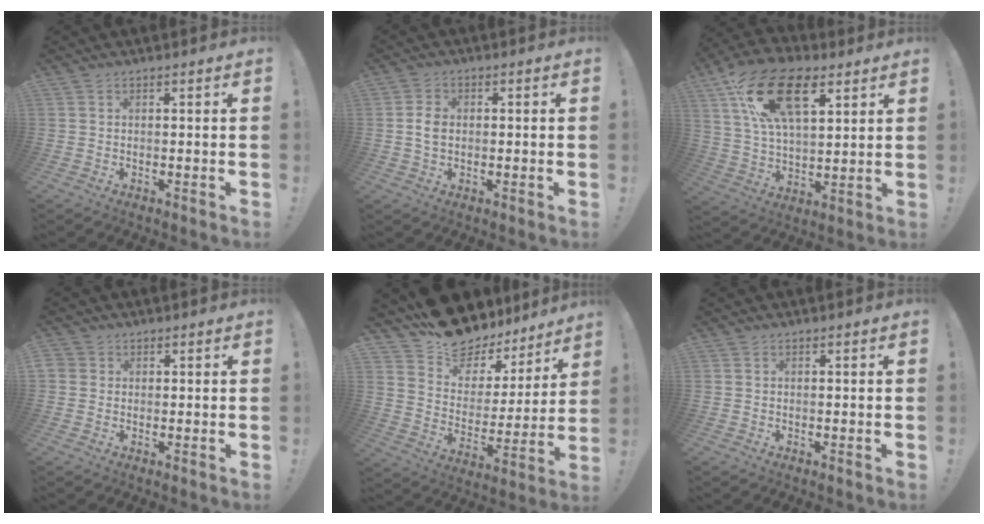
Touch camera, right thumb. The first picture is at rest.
{"total": 4.2, "force": [-0.3, 2.9, 3.1], "torque": [-0.049, 0.004, -0.008]}
{"total": 20.5, "force": [9.7, 10.6, 14.7], "torque": [-0.263, -0.031, 0.171]}
{"total": 2.4, "force": [0.8, 2.1, 0.7], "torque": [-0.008, -0.001, 0.015]}
{"total": 13.8, "force": [12.1, 5.9, 3.1], "torque": [-0.064, -0.102, 0.214]}
{"total": 0.0}